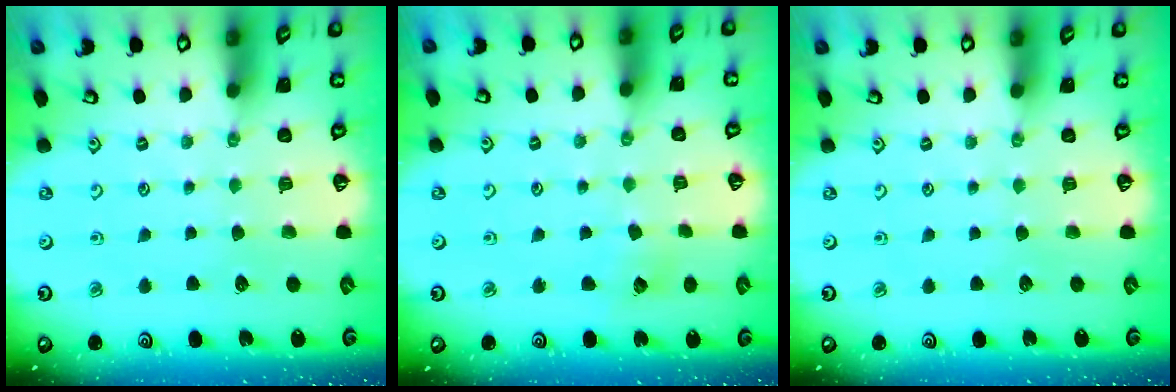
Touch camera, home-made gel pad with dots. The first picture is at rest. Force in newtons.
{"total": 4.6, "press": 4.6, "slide": 0.5}
{"total": 0.0}